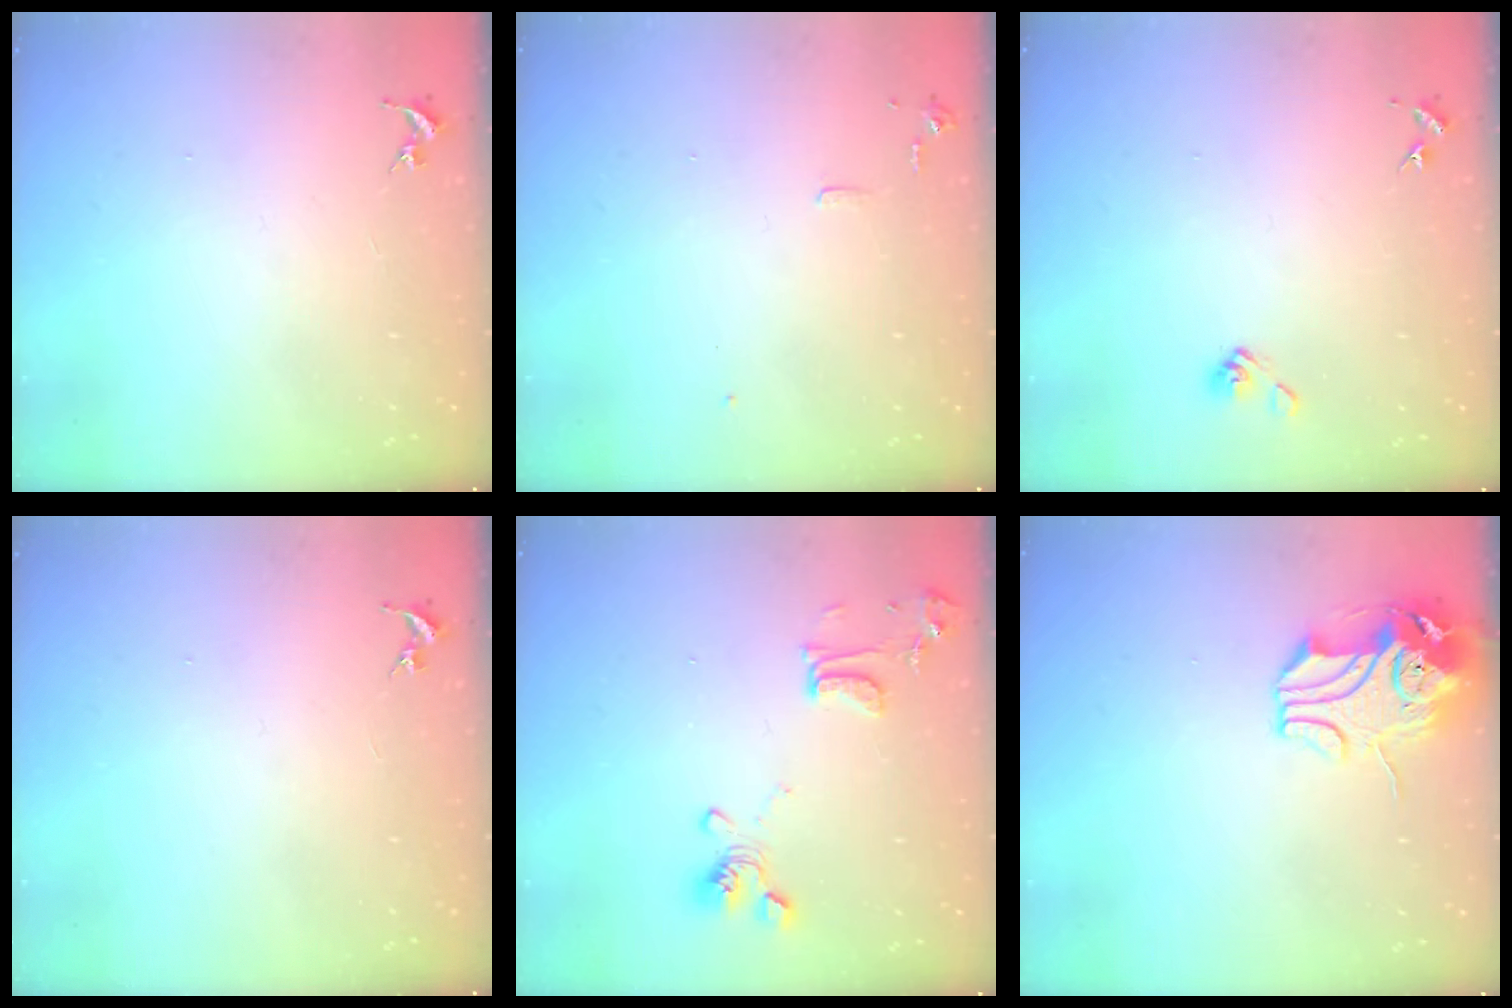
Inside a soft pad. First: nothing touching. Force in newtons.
{"total": 5.3, "press": 5.3, "slide": 0.6}
{"total": 4.4, "press": 3.8, "slide": 2.2}
{"total": 0.0}
{"total": 13.5, "press": 13.4, "slide": 1.8}
{"total": 11.8, "press": 11.6, "slide": 2.0}